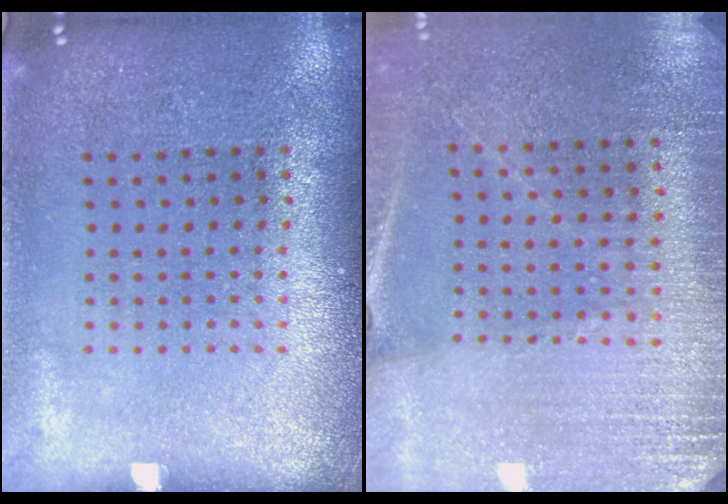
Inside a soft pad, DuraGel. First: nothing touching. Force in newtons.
{"total": 2.8, "press": 2.8, "slide": 0.2}